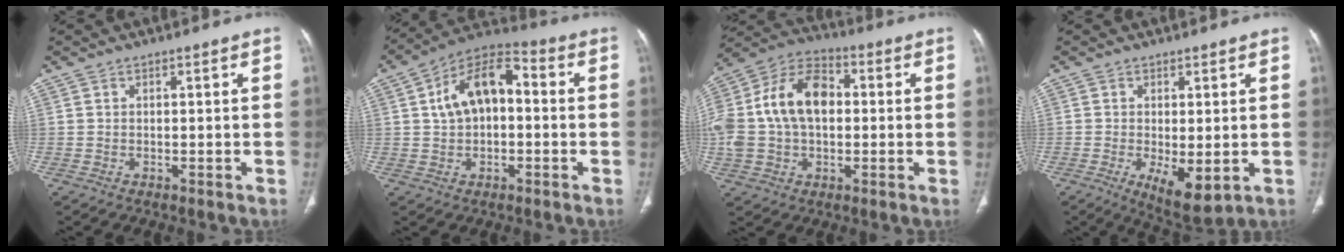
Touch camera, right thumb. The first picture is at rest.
{"total": 12.8, "force": [1.3, 7.8, 10.1], "torque": [-0.157, 0.037, 0.009]}
{"total": 19.5, "force": [1.4, 12.9, 14.6], "torque": [-0.294, 0.034, 0.022]}
{"total": 7.6, "force": [-1.8, 3.1, 6.7], "torque": [-0.104, -0.022, -0.018]}